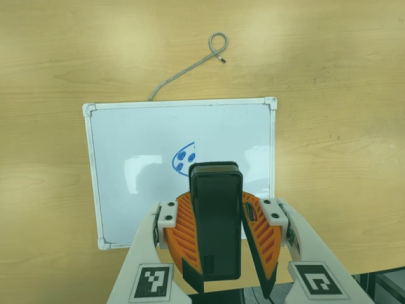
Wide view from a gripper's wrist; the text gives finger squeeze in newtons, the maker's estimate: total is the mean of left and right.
{"total": 10.5, "left": 10.2, "right": 10.9}